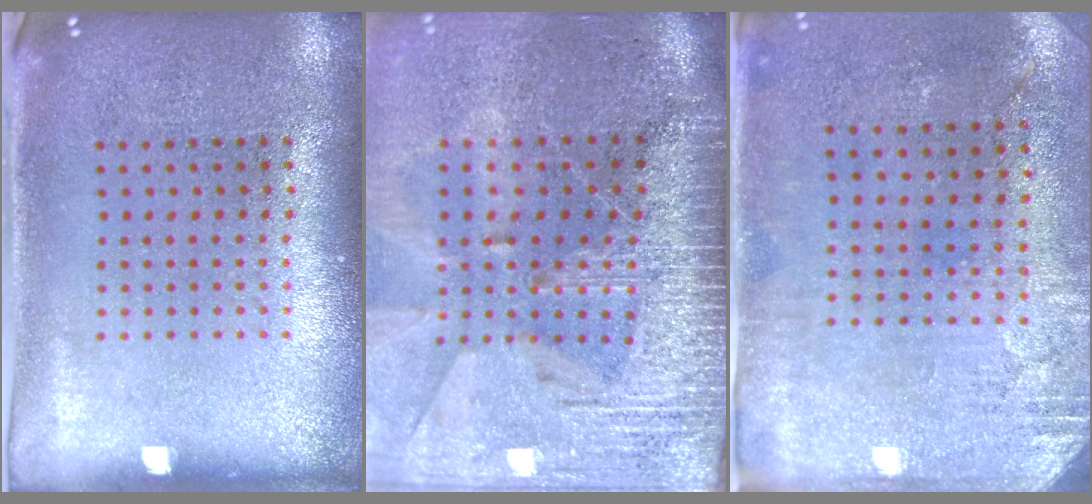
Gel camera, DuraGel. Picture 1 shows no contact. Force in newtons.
{"total": 4.0, "press": 3.4, "slide": 2.0}
{"total": 2.7, "press": 2.3, "slide": 1.5}